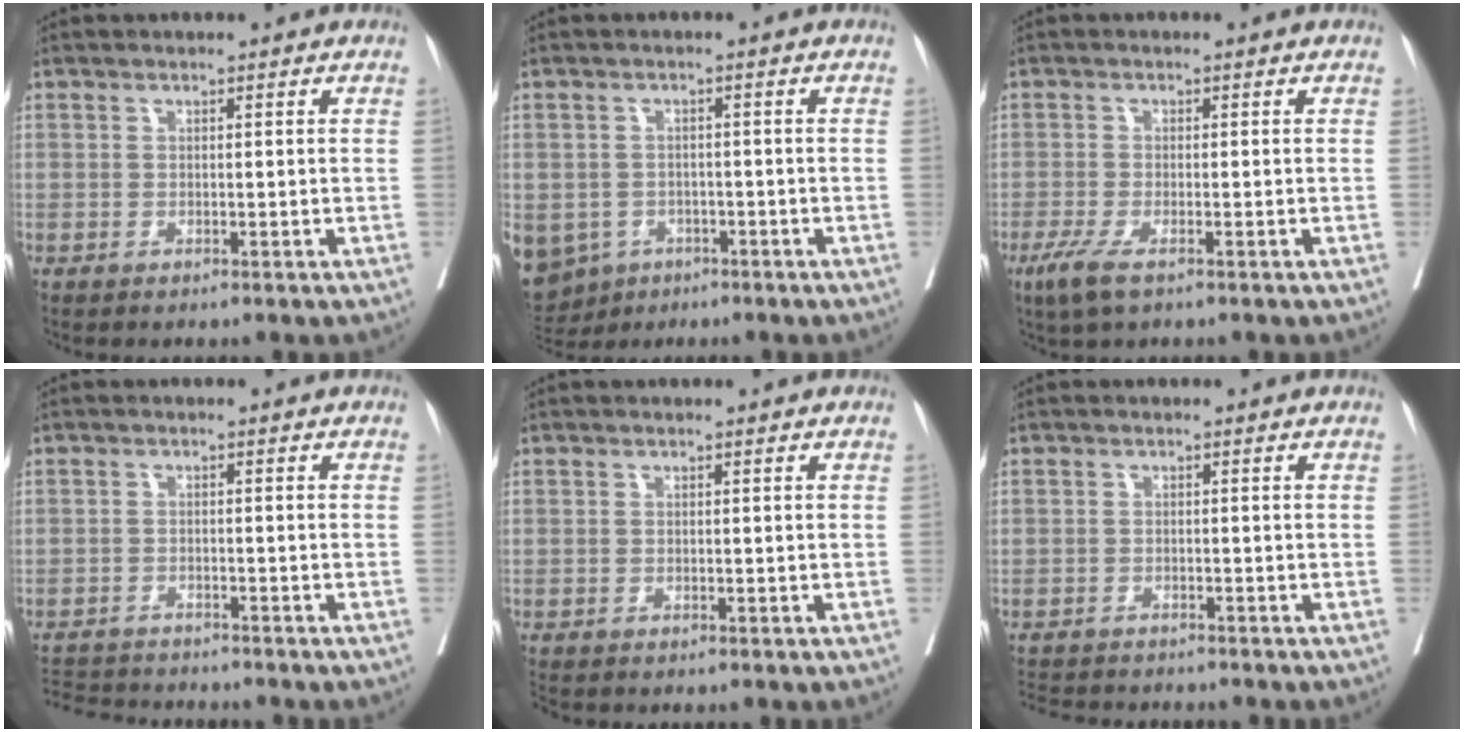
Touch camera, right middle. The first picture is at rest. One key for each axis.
{"total": 12.9, "fx": -6.3, "fy": 10.5, "fz": 4.2, "tx": -0.129, "ty": -0.003, "tz": -0.080}
{"total": 3.9, "fx": -2.4, "fy": 0.9, "fz": 3.0, "tx": -0.065, "ty": -0.009, "tz": -0.044}
{"total": 6.6, "fx": -6.4, "fy": 1.5, "fz": 0.8, "tx": -0.009, "ty": 0.000, "tz": -0.103}
{"total": 1.0, "fx": -0.9, "fy": 0.3, "fz": 0.2, "tx": -0.010, "ty": -0.003, "tz": -0.020}
{"total": 5.9, "fx": -5.3, "fy": 2.5, "fz": 1.0, "tx": -0.010, "ty": -0.004, "tz": -0.082}